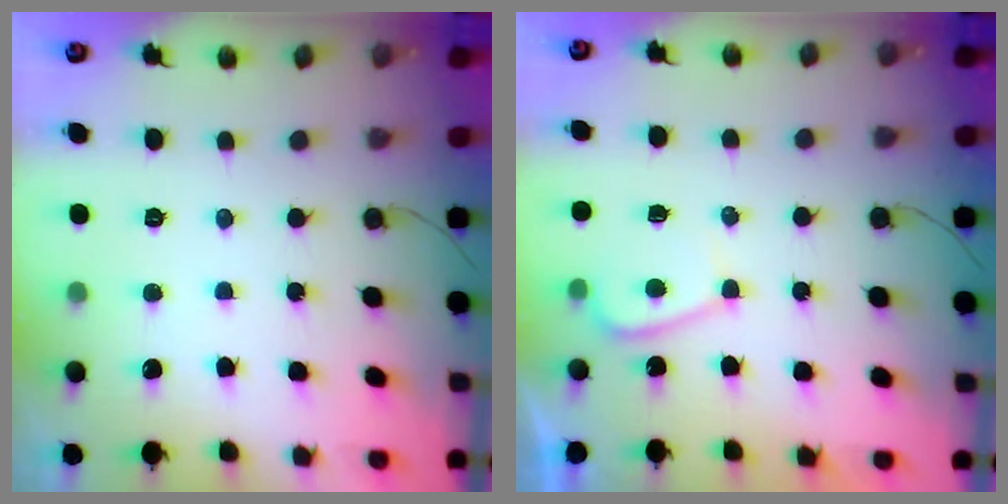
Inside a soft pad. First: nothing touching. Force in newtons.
{"total": 3.2, "press": 3.1, "slide": 0.7}